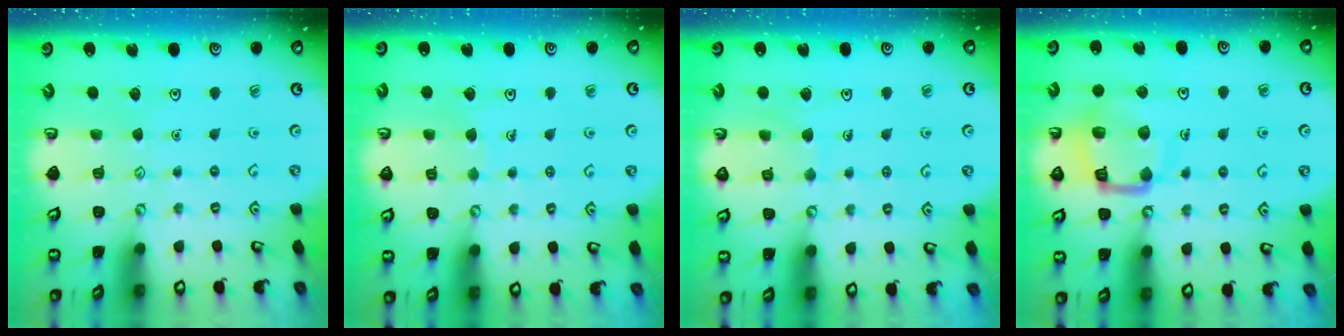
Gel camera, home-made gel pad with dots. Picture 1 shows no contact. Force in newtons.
{"total": 3.2, "press": 3.2, "slide": 0.2}
{"total": 6.8, "press": 6.8, "slide": 0.5}
{"total": 13.1, "press": 13.0, "slide": 1.5}